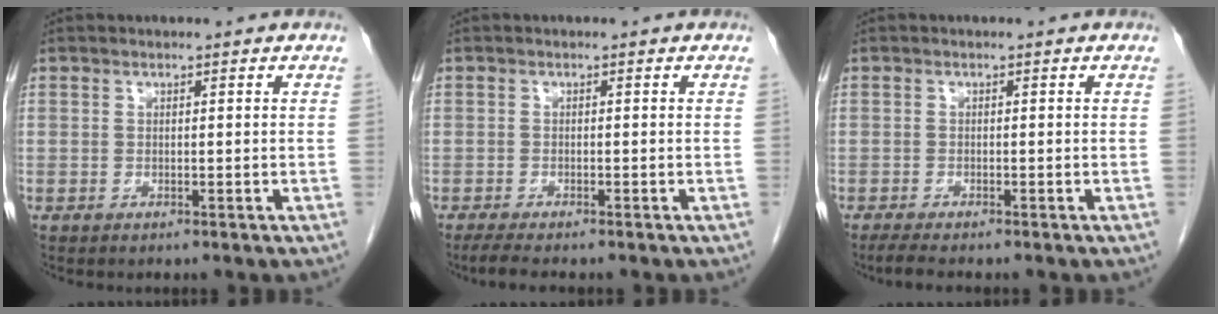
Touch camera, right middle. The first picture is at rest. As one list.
[{"total": 3.1, "force": [-2.5, 0.2, 1.8], "torque": [-0.038, -0.011, -0.040]}, {"total": 2.5, "force": [-2.1, 0.0, 1.4], "torque": [-0.035, -0.010, -0.035]}]